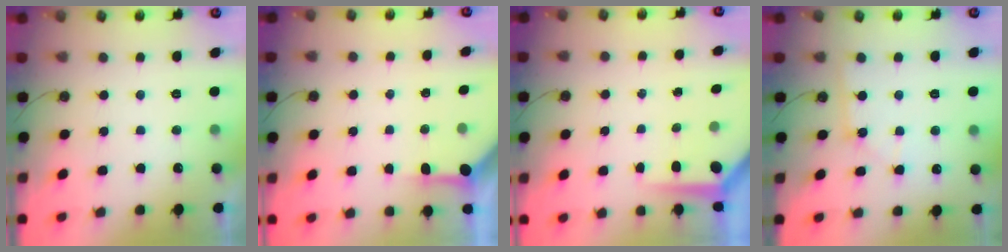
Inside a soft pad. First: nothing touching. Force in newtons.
{"total": 3.4, "press": 3.3, "slide": 0.4}
{"total": 3.7, "press": 3.6, "slide": 0.3}
{"total": 3.5, "press": 3.5, "slide": 0.5}